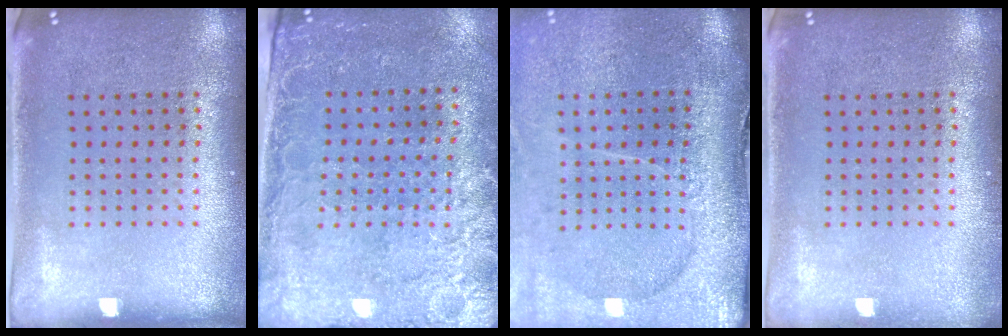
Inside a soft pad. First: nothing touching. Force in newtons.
{"total": 2.7, "press": 2.4, "slide": 1.2}
{"total": 4.5, "press": 3.6, "slide": 2.7}
{"total": 0.6, "press": 0.6, "slide": 0.1}